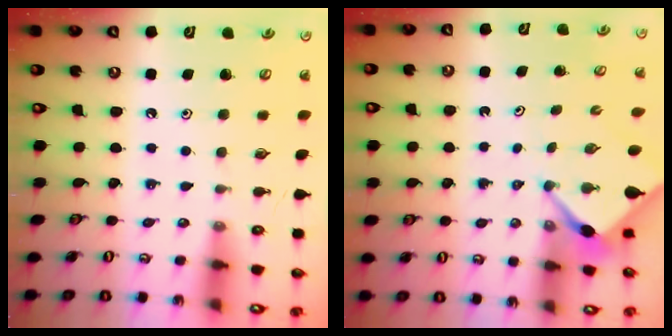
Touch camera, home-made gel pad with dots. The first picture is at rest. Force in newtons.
{"total": 2.4, "press": 2.4, "slide": 0.3}